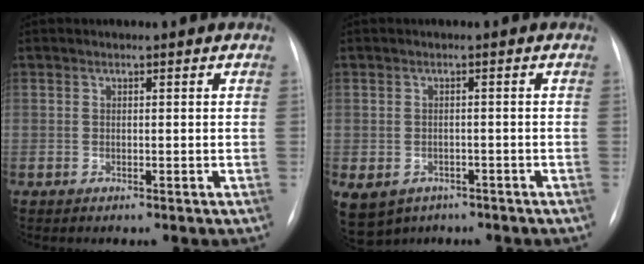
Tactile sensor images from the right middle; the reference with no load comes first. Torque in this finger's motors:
{"motor_torque": [0.98, -0.94, 0.79, 0.18]}